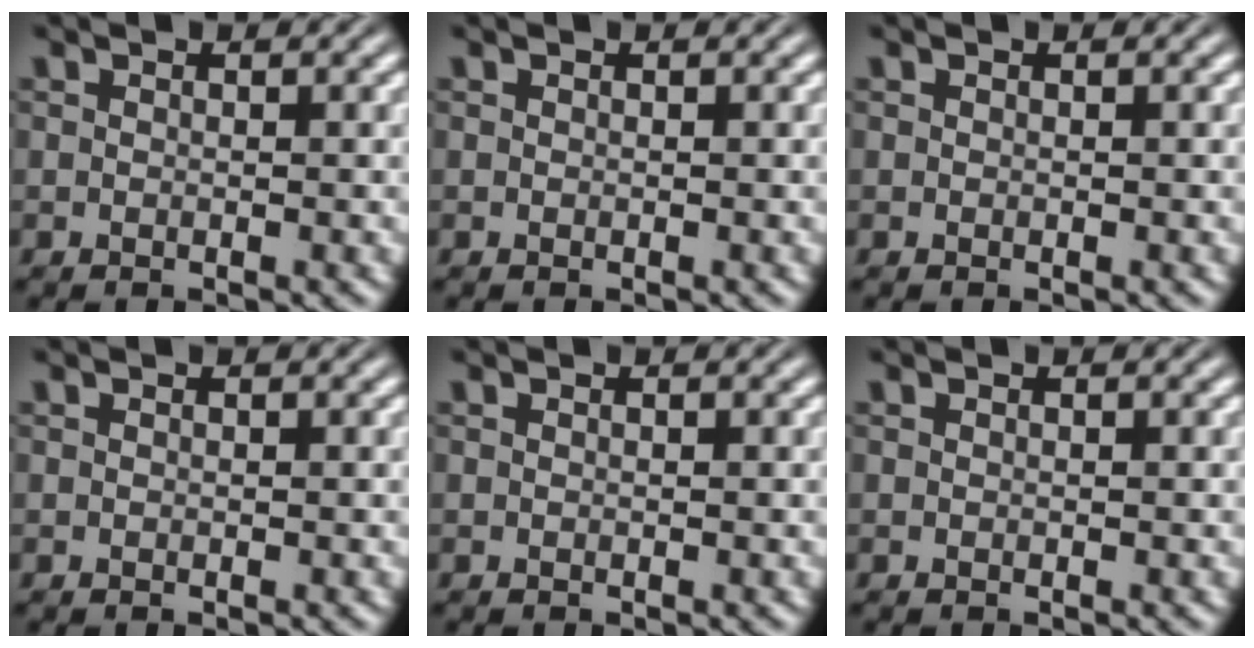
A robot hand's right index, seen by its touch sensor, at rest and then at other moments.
{"total": 0.0}
{"total": 0.0}
{"total": 0.0}
{"total": 0.0}
{"total": 0.0}